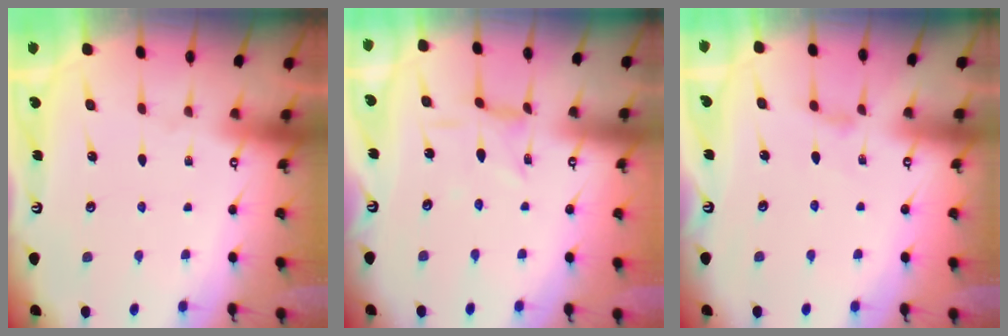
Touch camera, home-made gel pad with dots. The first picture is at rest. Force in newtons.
{"total": 1.7, "press": 1.6, "slide": 0.3}
{"total": 2.1, "press": 2.1, "slide": 0.4}